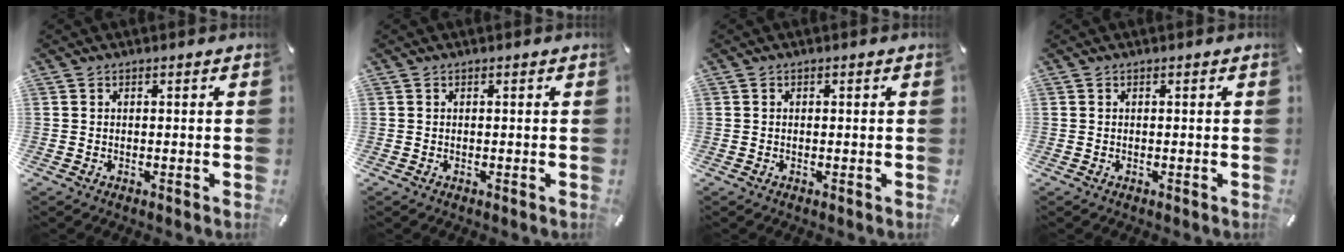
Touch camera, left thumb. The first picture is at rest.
{"total": 0.0}
{"total": 0.0}
{"total": 0.0}